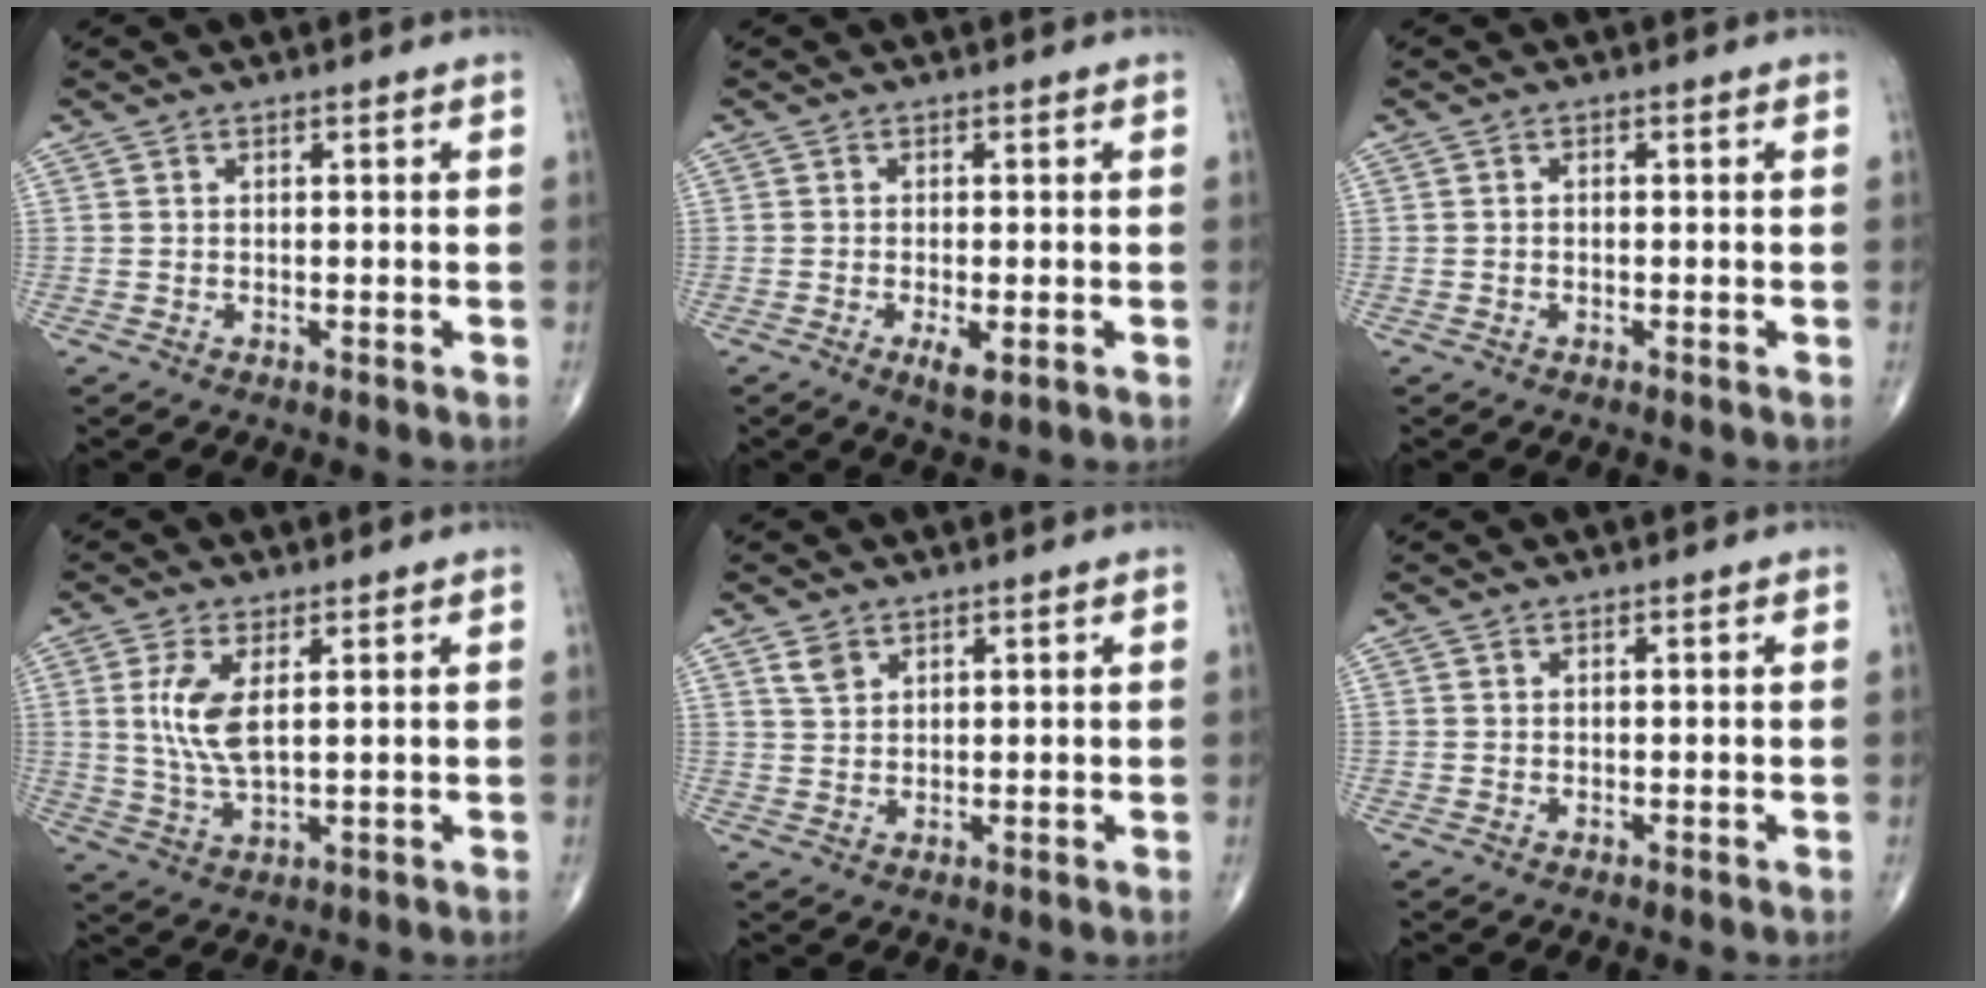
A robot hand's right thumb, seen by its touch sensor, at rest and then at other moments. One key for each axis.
{"total": 3.3, "fx": -1.1, "fy": 1.0, "fz": 2.9, "tx": -0.051, "ty": -0.006, "tz": -0.019}
{"total": 0.5, "fx": -0.2, "fy": 0.4, "fz": 0.3, "tx": -0.005, "ty": 0.003, "tz": -0.007}
{"total": 7.4, "fx": 1.7, "fy": 2.9, "fz": 6.6, "tx": -0.148, "ty": -0.014, "tz": 0.040}
{"total": 2.7, "fx": 1.7, "fy": 1.7, "fz": 1.2, "tx": -0.015, "ty": -0.005, "tz": 0.036}
{"total": 0.0}